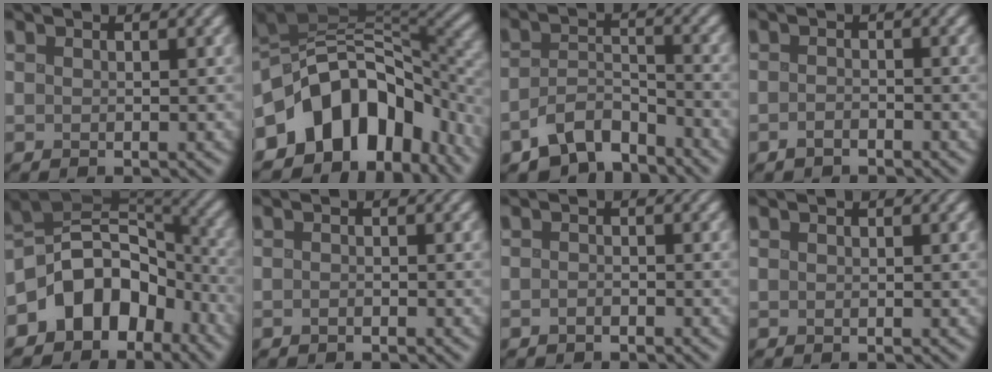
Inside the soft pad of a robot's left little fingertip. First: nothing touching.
{"total": 11.4, "force": [-6.0, 7.7, 5.8], "torque": [-0.091, 0.015, -0.122]}
{"total": 5.5, "force": [-4.5, 2.4, 2.0], "torque": [-0.033, -0.009, -0.086]}
{"total": 1.2, "force": [-1.1, 0.3, 0.2], "torque": [-0.004, -0.002, -0.024]}
{"total": 8.1, "force": [-4.5, 5.7, 3.5], "torque": [-0.037, 0.016, -0.103]}
{"total": 0.6, "force": [-0.6, 0.1, 0.0], "torque": [0.002, -0.002, -0.011]}
{"total": 0.9, "force": [-0.9, 0.2, 0.1], "torque": [-0.002, -0.002, -0.018]}
{"total": 0.0}